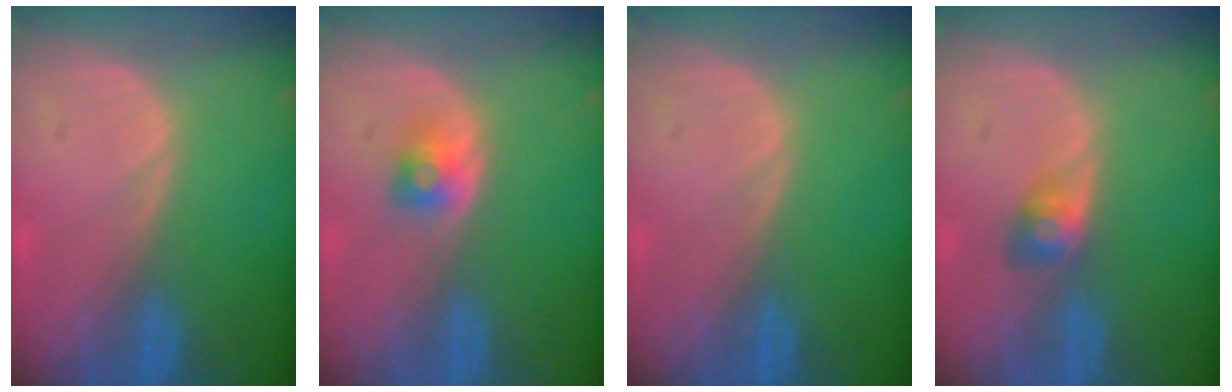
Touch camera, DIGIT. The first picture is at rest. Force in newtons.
{"total": 2.6, "press": 2.4, "slide": 1.0}
{"total": 0.0}
{"total": 2.9, "press": 2.6, "slide": 1.1}